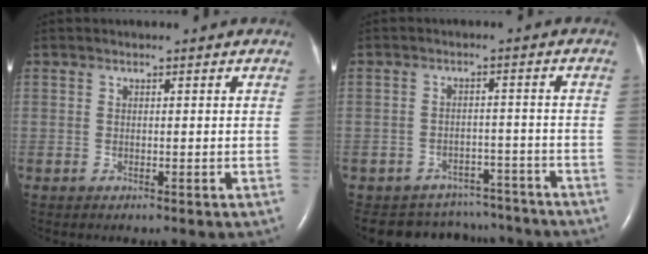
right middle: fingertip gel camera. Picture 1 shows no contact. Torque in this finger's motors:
{"motor_torque": [0.85, -0.98, 0.10, 0.02]}